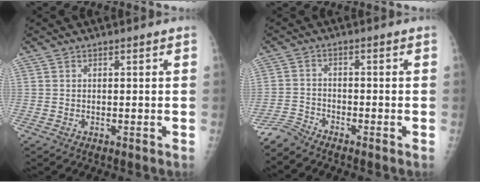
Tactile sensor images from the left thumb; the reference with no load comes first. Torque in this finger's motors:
{"motor_torque": [0.04, 0.09, -0.03, 0.02, 0.03]}